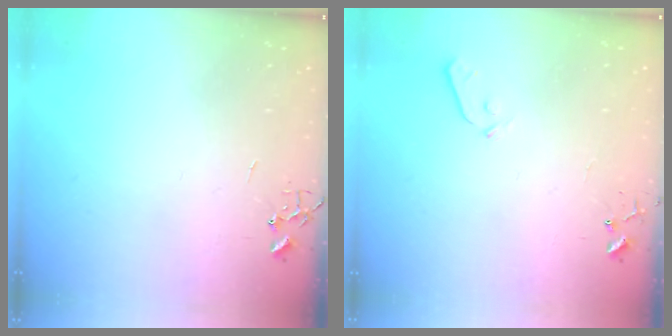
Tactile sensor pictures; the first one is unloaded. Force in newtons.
{"total": 3.6, "press": 3.6, "slide": 0.6}